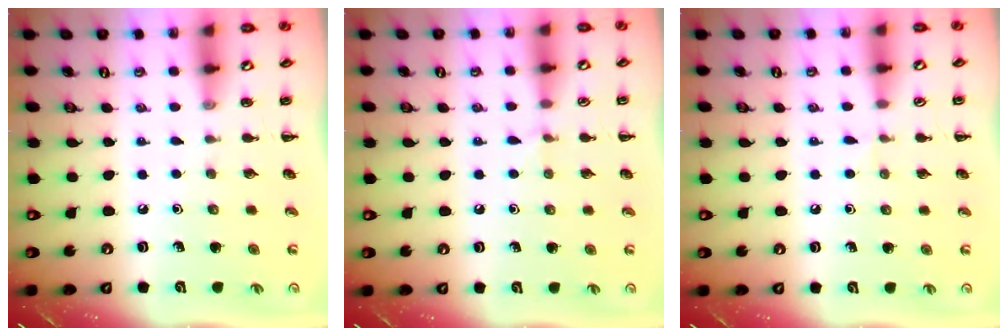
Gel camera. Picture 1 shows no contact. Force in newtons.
{"total": 3.8, "press": 3.6, "slide": 1.1}
{"total": 3.8, "press": 3.5, "slide": 1.5}